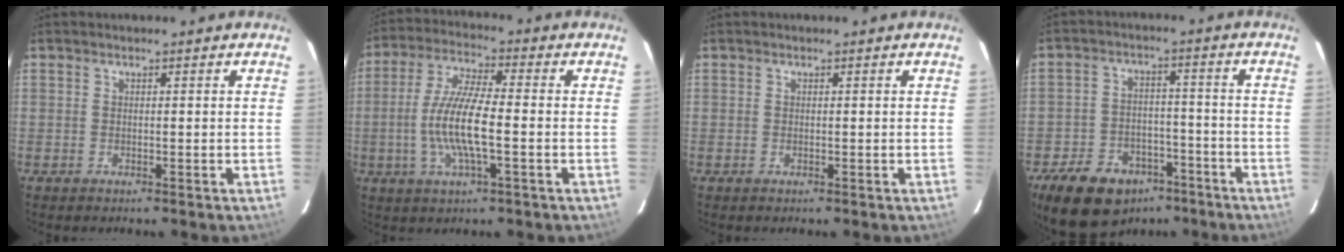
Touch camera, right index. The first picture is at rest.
{"total": 11.3, "force": [-2.2, 2.2, 10.9], "torque": [-0.223, -0.002, -0.044]}
{"total": 0.0}
{"total": 16.1, "force": [-10.7, 9.8, 6.9], "torque": [-0.167, 0.013, -0.151]}